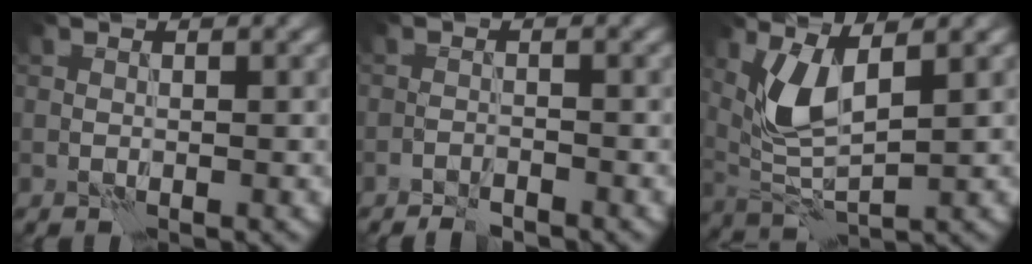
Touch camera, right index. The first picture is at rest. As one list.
[{"total": 1.3, "force": [-1.2, 0.1, 0.4], "torque": [-0.001, 0.002, -0.026]}, {"total": 4.6, "force": [1.8, 1.5, 3.9], "torque": [-0.091, -0.006, 0.041]}]